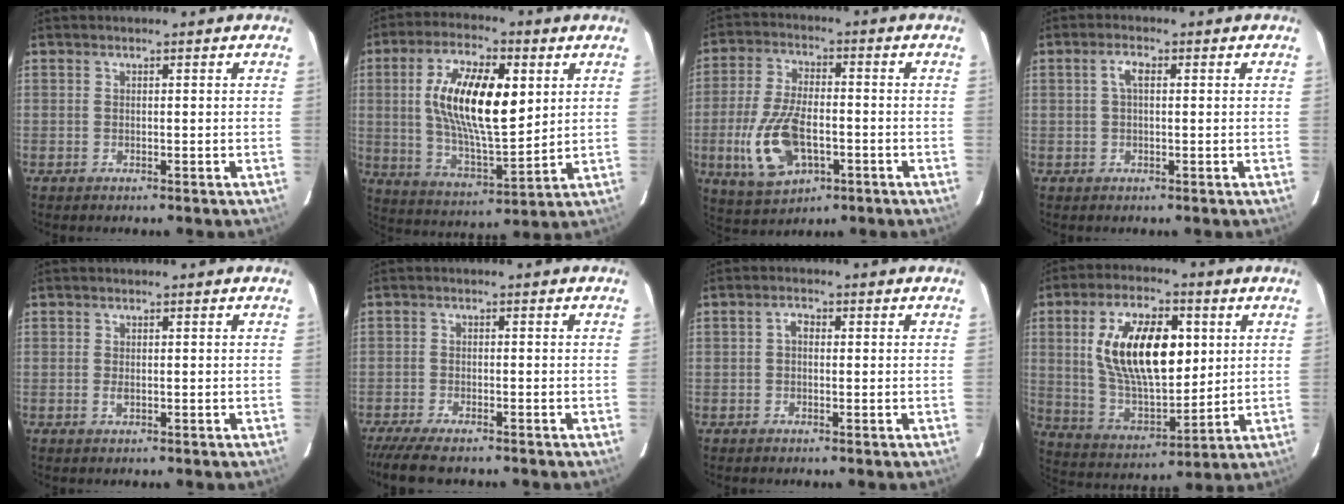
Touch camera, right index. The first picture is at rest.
{"total": 17.5, "force": [4.0, 6.8, 15.7], "torque": [-0.290, 0.005, 0.076]}
{"total": 13.4, "force": [-3.9, 6.7, 11.0], "torque": [-0.237, -0.007, -0.062]}
{"total": 2.4, "force": [0.5, 1.0, 2.2], "torque": [-0.045, 0.009, 0.008]}
{"total": 0.9, "force": [-0.1, 0.5, 0.7], "torque": [-0.012, 0.000, -0.002]}
{"total": 8.0, "force": [-6.7, 1.6, 4.0], "torque": [-0.101, -0.030, -0.121]}
{"total": 1.6, "force": [0.0, 1.1, 1.1], "torque": [-0.021, 0.009, -0.004]}
{"total": 19.4, "force": [4.6, 9.5, 16.3], "torque": [-0.302, 0.010, 0.095]}